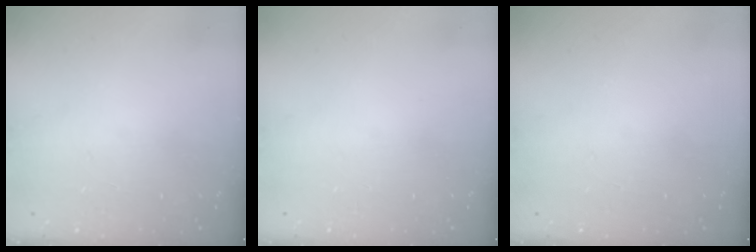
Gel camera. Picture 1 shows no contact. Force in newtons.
{"total": 15.1, "press": 2.1, "slide": 14.9}
{"total": 0.0}